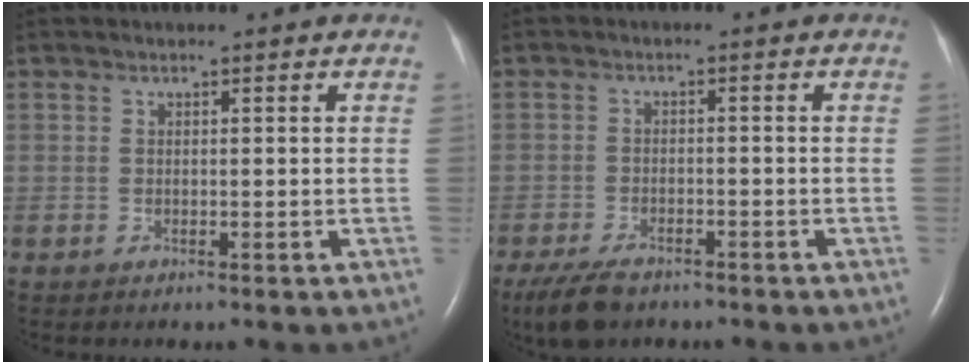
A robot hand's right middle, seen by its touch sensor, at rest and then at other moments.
{"total": 6.4, "force": [-5.0, 2.5, 3.2], "torque": [-0.065, -0.010, -0.083]}